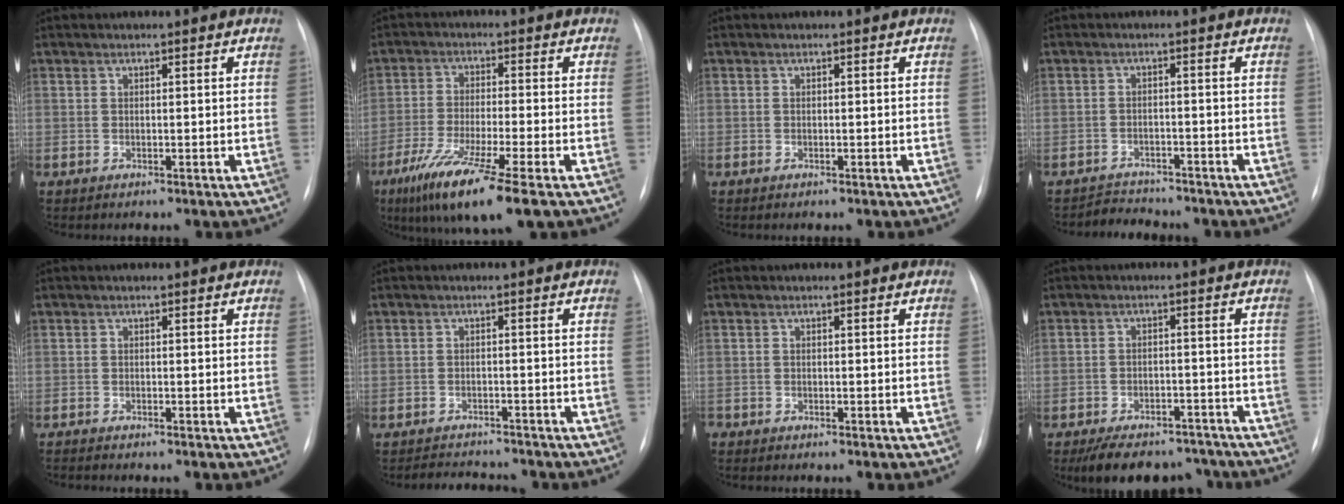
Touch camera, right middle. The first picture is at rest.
{"total": 11.9, "force": [-6.9, 0.2, 9.7], "torque": [-0.181, -0.038, -0.120]}
{"total": 0.0}
{"total": 4.5, "force": [-4.3, 1.4, 0.0], "torque": [-0.004, -0.002, -0.065]}
{"total": 1.9, "force": [-1.7, -0.1, 0.7], "torque": [-0.006, -0.003, -0.024]}
{"total": 5.4, "force": [-5.2, 1.1, 1.0], "torque": [-0.015, -0.002, -0.076]}
{"total": 0.8, "force": [-0.8, 0.2, 0.1], "torque": [0.001, 0.000, -0.014]}
{"total": 12.3, "force": [-10.3, 5.4, 4.1], "torque": [-0.061, 0.011, -0.139]}